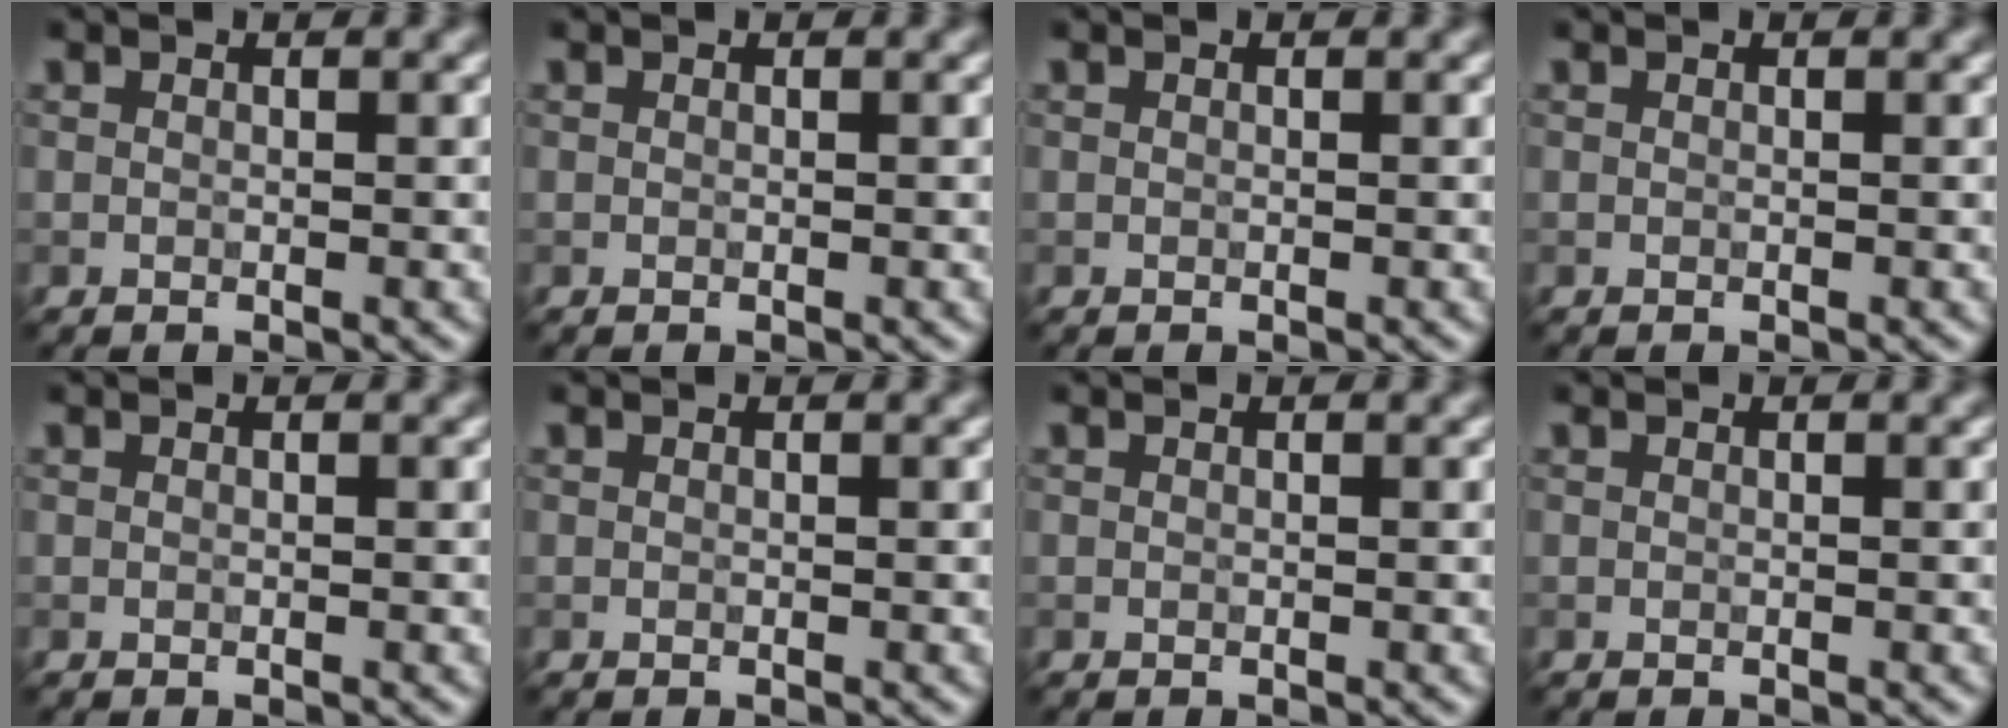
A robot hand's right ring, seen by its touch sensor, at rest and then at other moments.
{"total": 0.0}
{"total": 0.0}
{"total": 0.0}
{"total": 0.0}
{"total": 0.0}
{"total": 0.0}
{"total": 0.0}